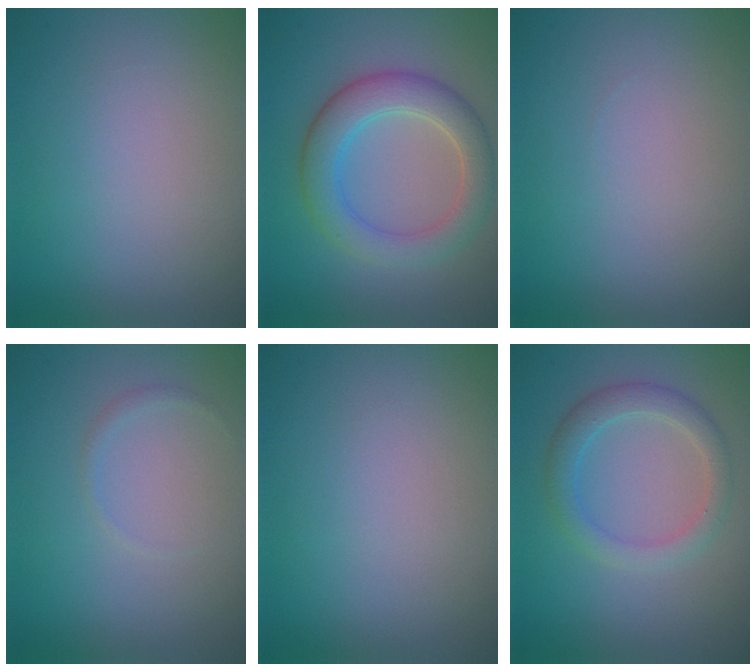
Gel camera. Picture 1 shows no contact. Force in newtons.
{"total": 4.9, "press": 4.8, "slide": 0.4}
{"total": 0.0}
{"total": 0.6, "press": 0.6, "slide": 0.1}
{"total": 0.0}
{"total": 2.7, "press": 2.7, "slide": 0.0}